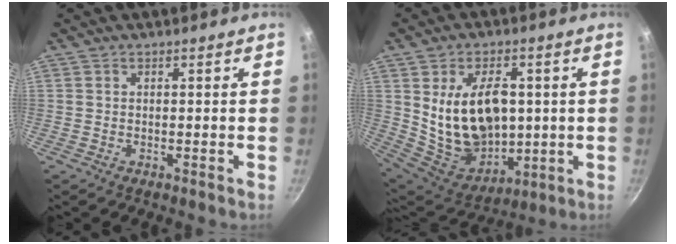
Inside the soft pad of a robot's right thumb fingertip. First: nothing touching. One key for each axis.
{"total": 18.8, "fx": 1.9, "fy": 12.5, "fz": 14.0, "tx": -0.205, "ty": -0.025, "tz": 0.059}